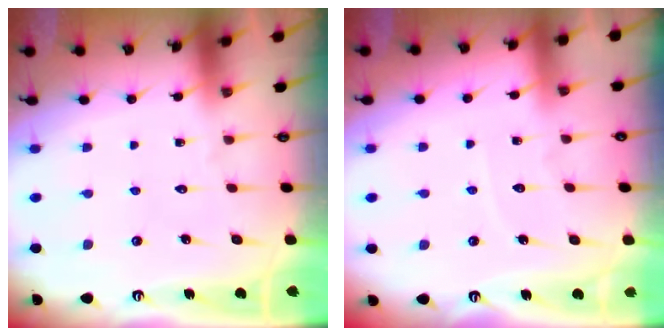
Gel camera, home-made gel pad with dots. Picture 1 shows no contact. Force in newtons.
{"total": 4.0, "press": 4.0, "slide": 0.6}